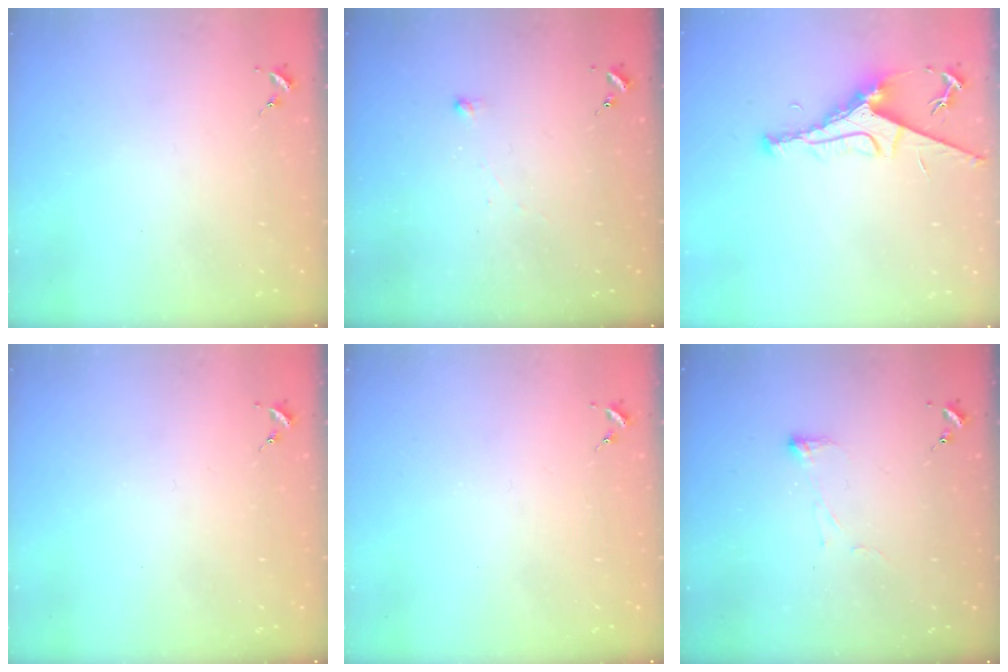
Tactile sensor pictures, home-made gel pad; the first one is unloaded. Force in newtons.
{"total": 2.6, "press": 2.6, "slide": 0.6}
{"total": 8.7, "press": 8.7, "slide": 1.1}
{"total": 0.0}
{"total": 0.0}
{"total": 3.3, "press": 3.3, "slide": 0.7}